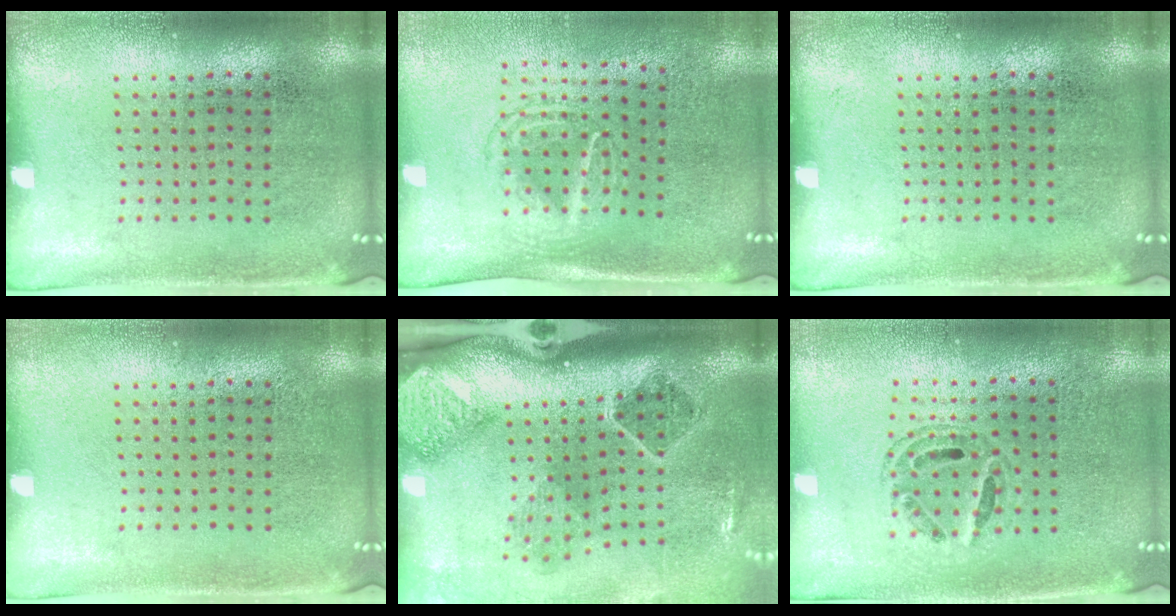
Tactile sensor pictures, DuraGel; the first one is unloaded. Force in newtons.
{"total": 1.6, "press": 1.3, "slide": 0.9}
{"total": 0.0}
{"total": 0.0}
{"total": 3.0, "press": 2.0, "slide": 2.3}
{"total": 0.7, "press": 0.7, "slide": 0.2}